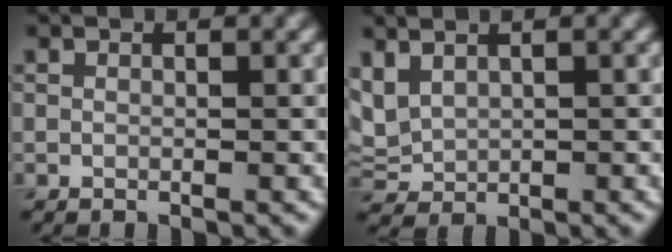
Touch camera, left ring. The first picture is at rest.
{"total": 2.7, "force": [1.4, 1.7, 1.5], "torque": [-0.042, 0.007, 0.035]}